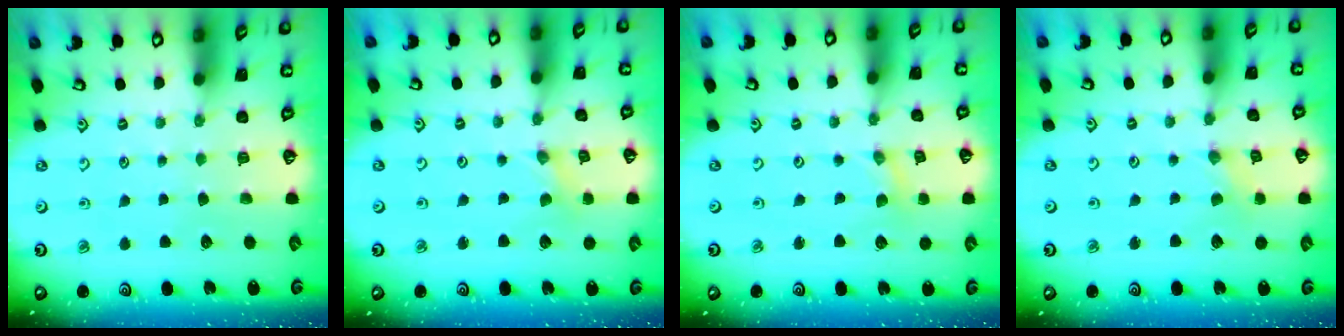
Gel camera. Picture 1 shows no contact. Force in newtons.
{"total": 0.0}
{"total": 0.7, "press": 0.6, "slide": 0.2}
{"total": 0.0}